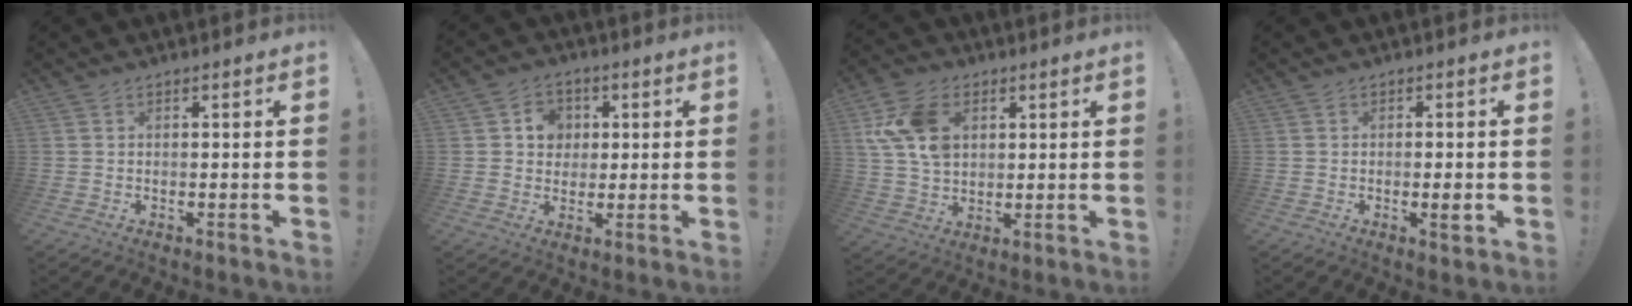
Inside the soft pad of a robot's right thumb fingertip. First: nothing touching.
{"total": 7.6, "force": [1.9, 6.9, 2.6], "torque": [-0.029, -0.006, 0.038]}
{"total": 14.6, "force": [4.7, 10.4, 9.0], "torque": [-0.156, -0.009, 0.094]}
{"total": 2.9, "force": [-0.9, 0.4, 2.8], "torque": [-0.038, 0.001, -0.016]}